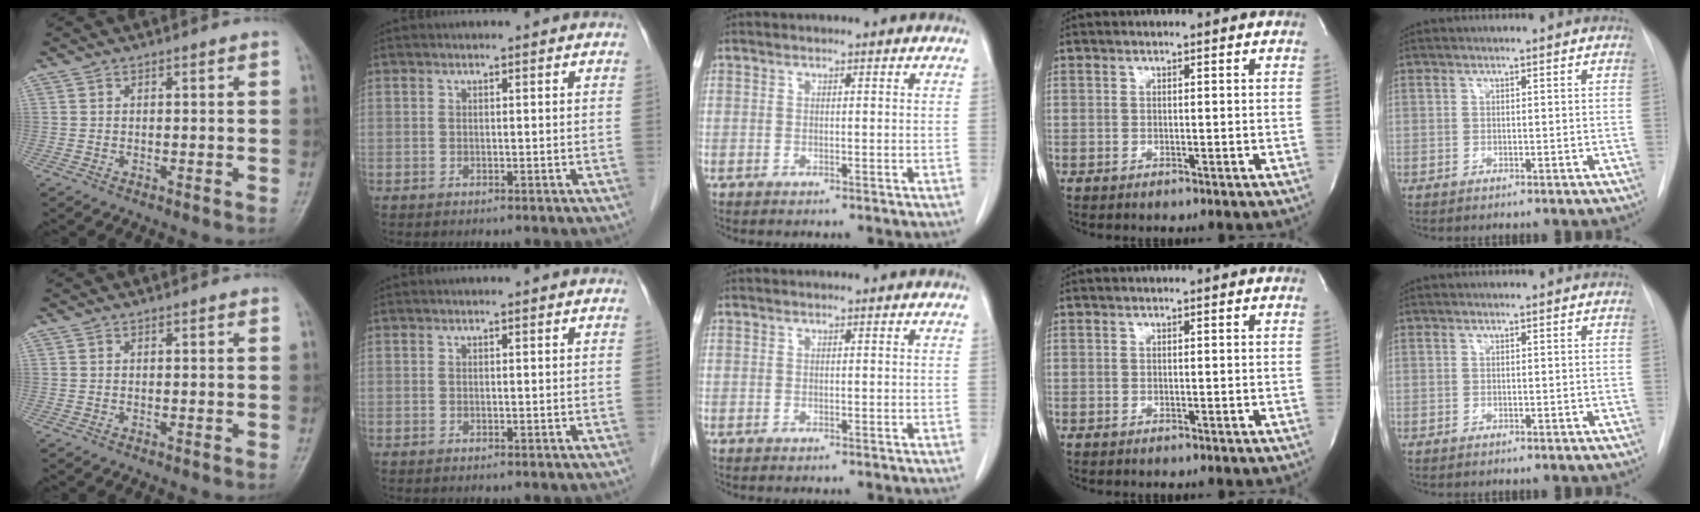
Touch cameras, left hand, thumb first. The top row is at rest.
{}